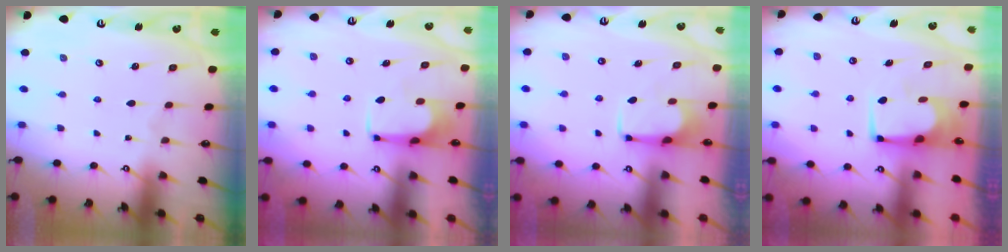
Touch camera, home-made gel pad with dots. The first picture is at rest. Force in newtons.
{"total": 0.8, "press": 0.1, "slide": 0.8}
{"total": 2.8, "press": 2.7, "slide": 0.8}
{"total": 2.9, "press": 2.9, "slide": 0.2}